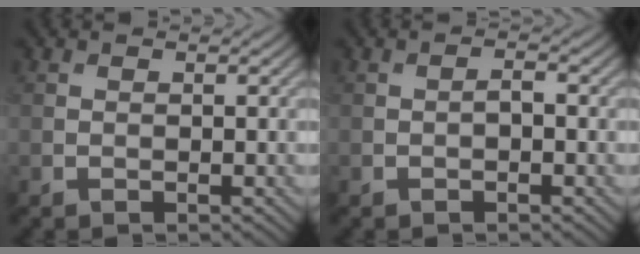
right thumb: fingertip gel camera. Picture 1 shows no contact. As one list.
[{"total": 1.1, "force": [-0.3, 0.5, 0.9], "torque": [-0.017, 0.004, -0.006]}]